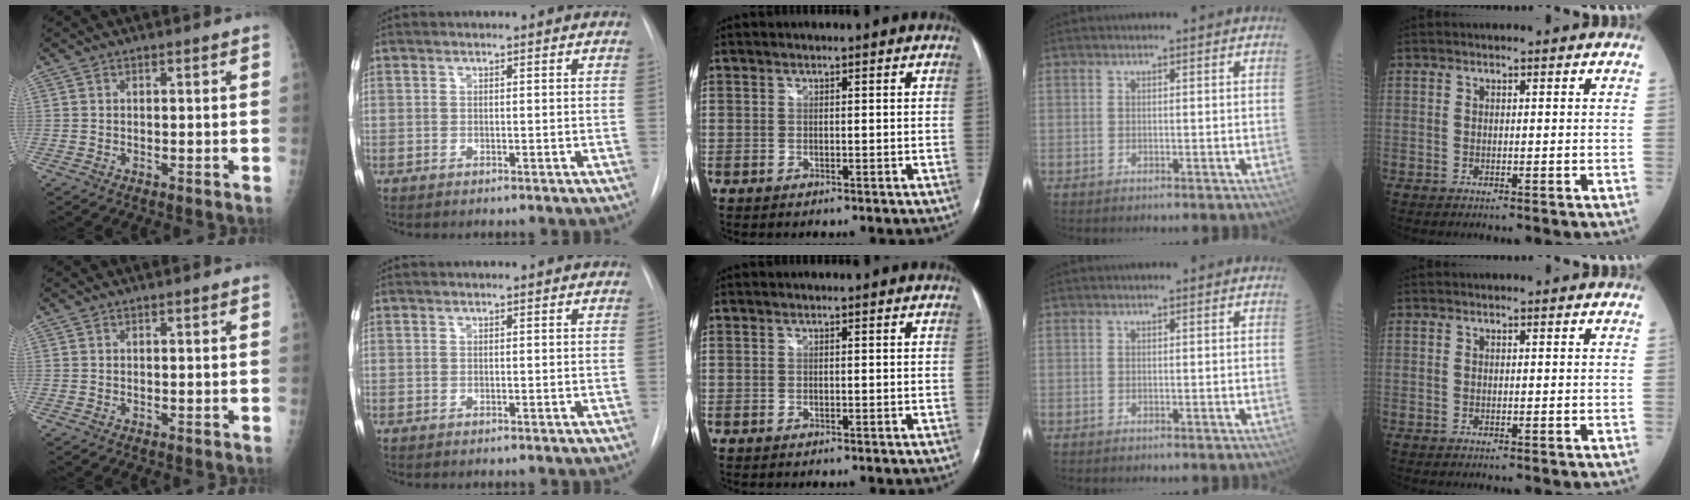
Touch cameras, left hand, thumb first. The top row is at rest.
{}